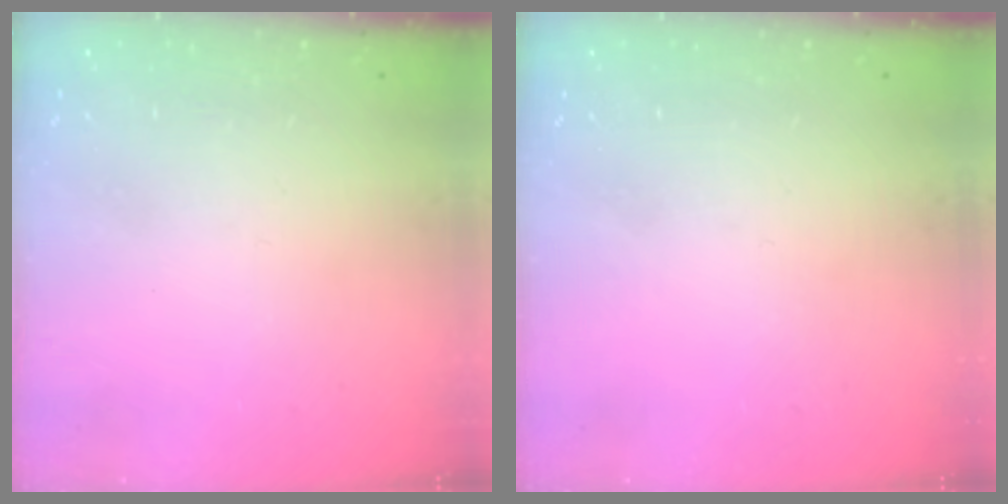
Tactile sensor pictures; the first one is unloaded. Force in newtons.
{"total": 0.0}